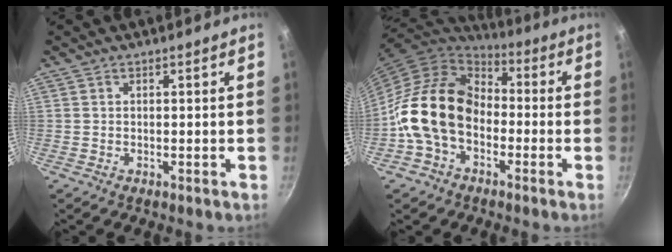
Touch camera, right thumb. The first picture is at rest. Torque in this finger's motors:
{"motor_torque": [1.55, 3.46, 1.47, -1.30, 0.26]}